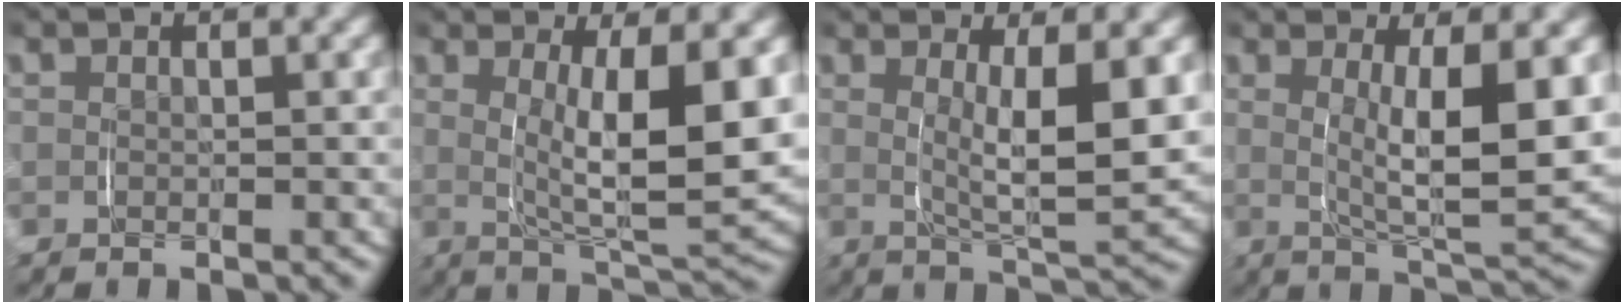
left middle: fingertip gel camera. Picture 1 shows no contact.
{"total": 9.6, "force": [1.2, 3.3, 8.9], "torque": [-0.133, -0.010, 0.027]}
{"total": 6.9, "force": [1.4, 1.8, 6.5], "torque": [-0.102, -0.012, 0.027]}
{"total": 8.1, "force": [1.2, 2.5, 7.6], "torque": [-0.117, -0.012, 0.026]}